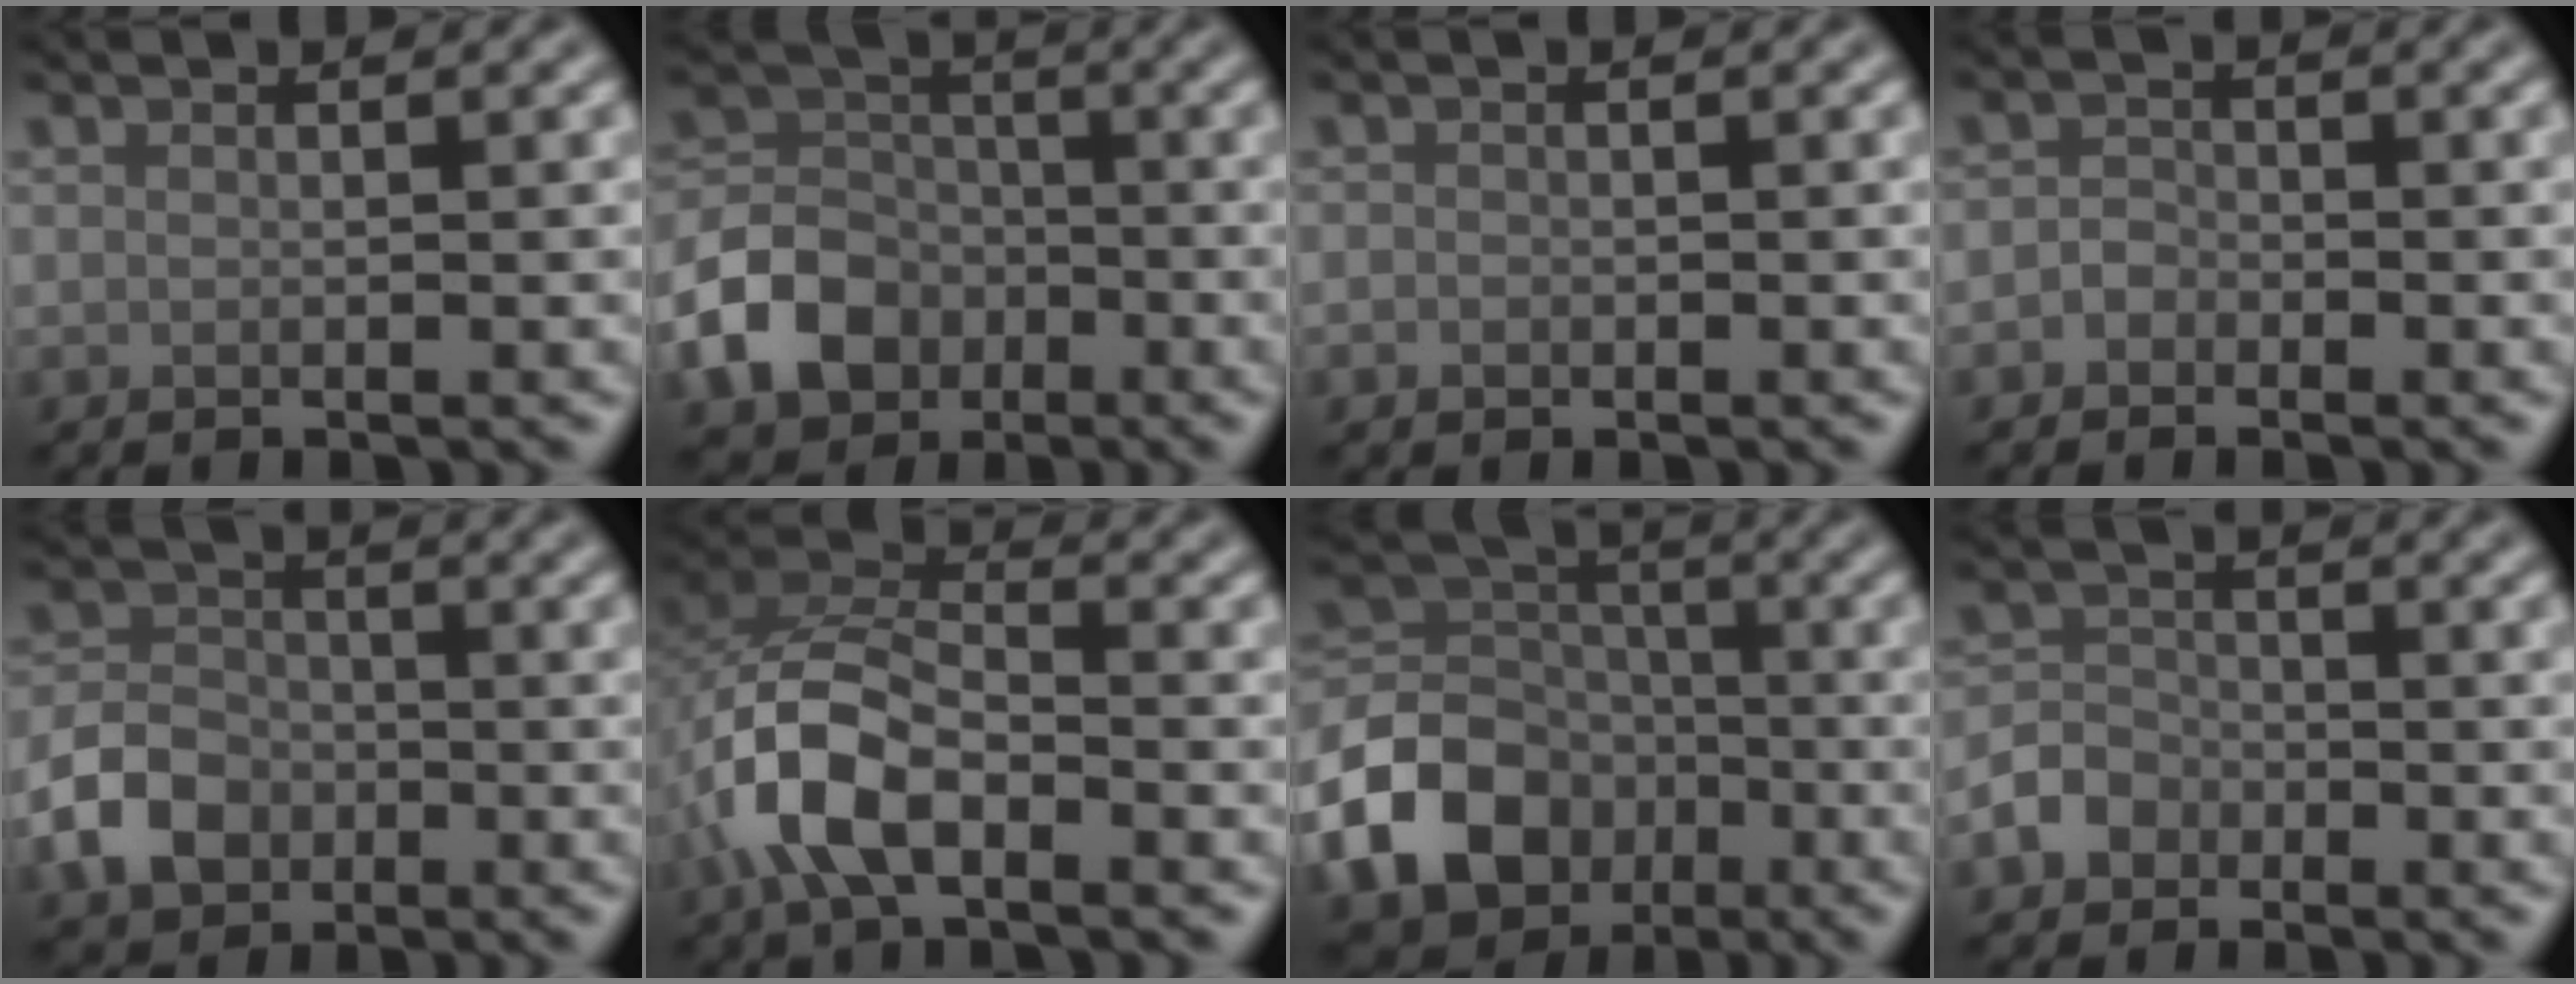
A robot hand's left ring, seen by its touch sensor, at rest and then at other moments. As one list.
[{"total": 6.7, "force": [-2.9, 5.2, 3.0], "torque": [-0.060, 0.000, -0.069]}, {"total": 0.7, "force": [-0.3, 0.6, 0.2], "torque": [0.000, -0.005, -0.007]}, {"total": 1.3, "force": [-0.7, 1.1, 0.3], "torque": [0.000, 0.003, -0.016]}, {"total": 4.6, "force": [-2.0, 3.5, 2.3], "torque": [-0.044, 0.000, -0.046]}, {"total": 7.1, "force": [-3.0, 3.7, 5.2], "torque": [-0.105, 0.007, -0.067]}, {"total": 12.2, "force": [-5.7, 9.4, 5.3], "torque": [-0.129, -0.016, -0.116]}, {"total": 3.1, "force": [-1.8, 2.3, 0.8], "torque": [-0.005, 0.001, -0.041]}]